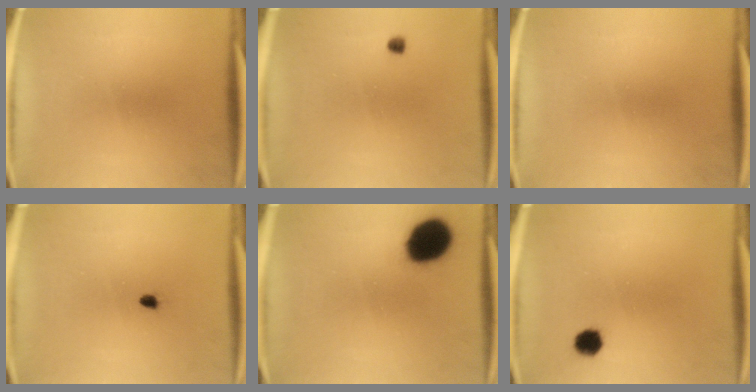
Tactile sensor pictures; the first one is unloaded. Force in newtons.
{"total": 1.0}
{"total": 0.0}
{"total": 1.0}
{"total": 14.4}
{"total": 3.3}